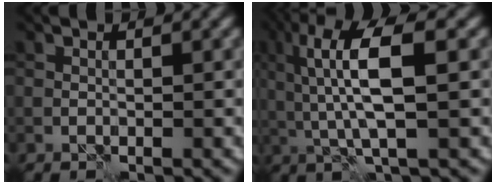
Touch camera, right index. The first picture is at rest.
{"total": 7.8, "force": [1.6, 2.0, 7.4], "torque": [-0.149, 0.007, 0.030]}